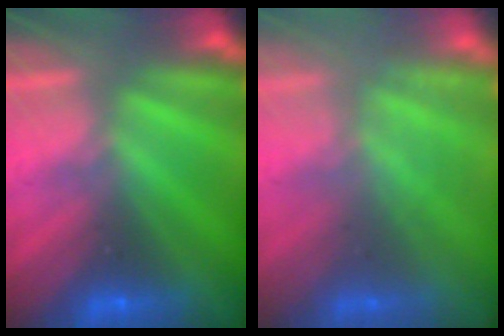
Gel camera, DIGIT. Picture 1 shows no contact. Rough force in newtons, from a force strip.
{"total": 2.9}